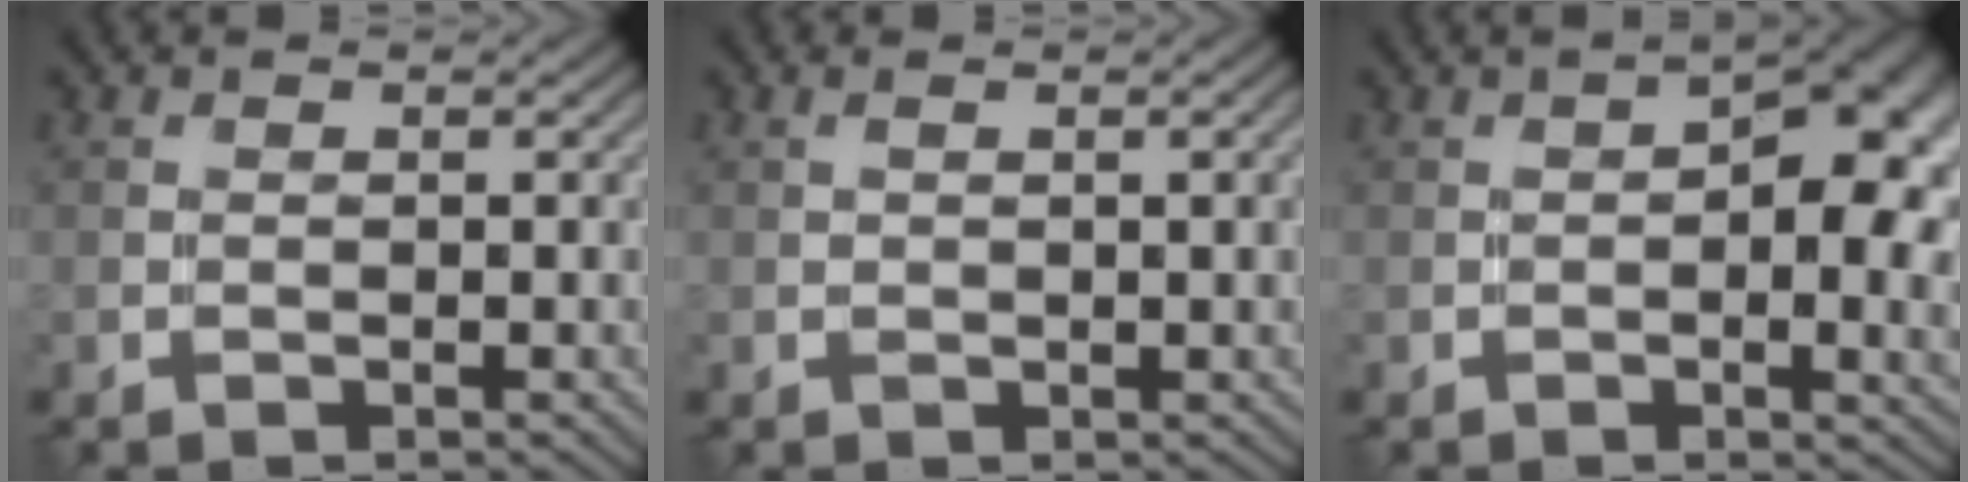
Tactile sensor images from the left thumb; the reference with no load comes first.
{"total": 1.5, "force": [0.3, 0.4, 1.4], "torque": [-0.017, 0.002, 0.008]}
{"total": 10.4, "force": [0.7, 4.5, 9.4], "torque": [-0.116, 0.007, 0.015]}